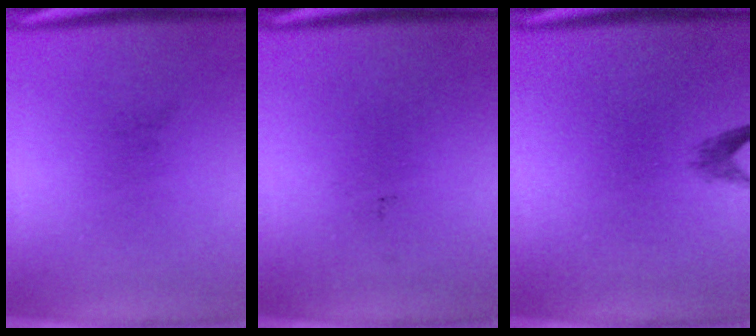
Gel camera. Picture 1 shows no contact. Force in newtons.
{"total": 0.0}
{"total": 1.4}